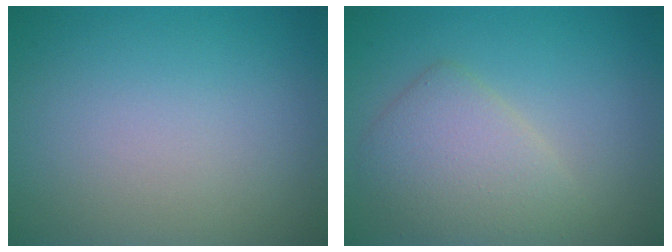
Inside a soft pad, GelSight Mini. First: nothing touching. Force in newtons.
{"total": 4.0, "press": 4.0, "slide": 0.1}